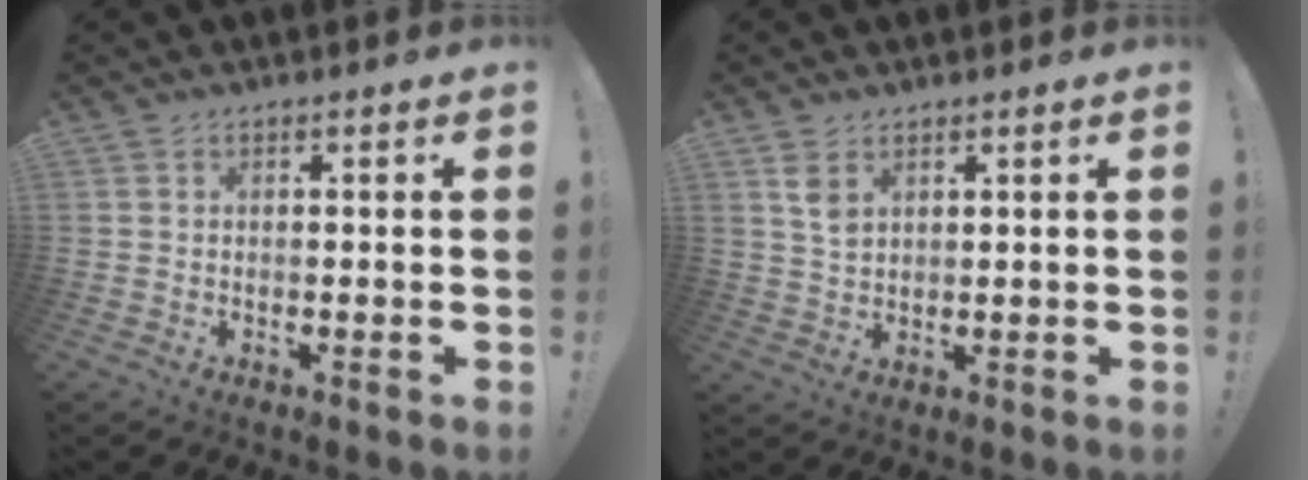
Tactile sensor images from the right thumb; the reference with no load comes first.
{"total": 4.7, "force": [2.5, 2.6, 2.9], "torque": [-0.038, -0.011, 0.044]}